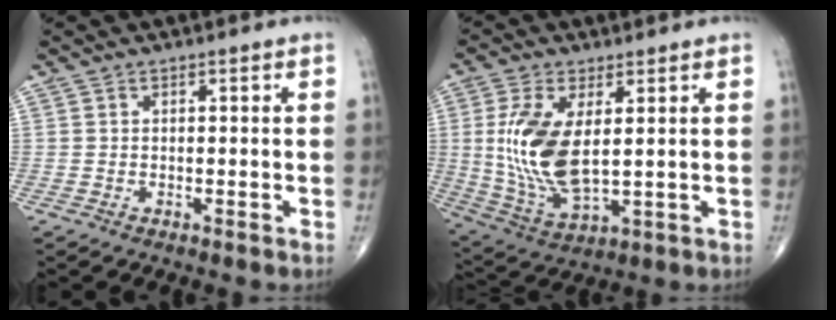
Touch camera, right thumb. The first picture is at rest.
{"total": 13.9, "force": [1.9, 6.3, 12.3], "torque": [-0.259, -0.018, 0.050]}